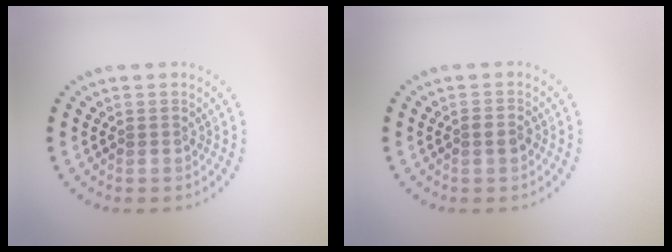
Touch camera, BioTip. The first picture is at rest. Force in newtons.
{"total": 1.1, "press": 1.1, "slide": 0.3}